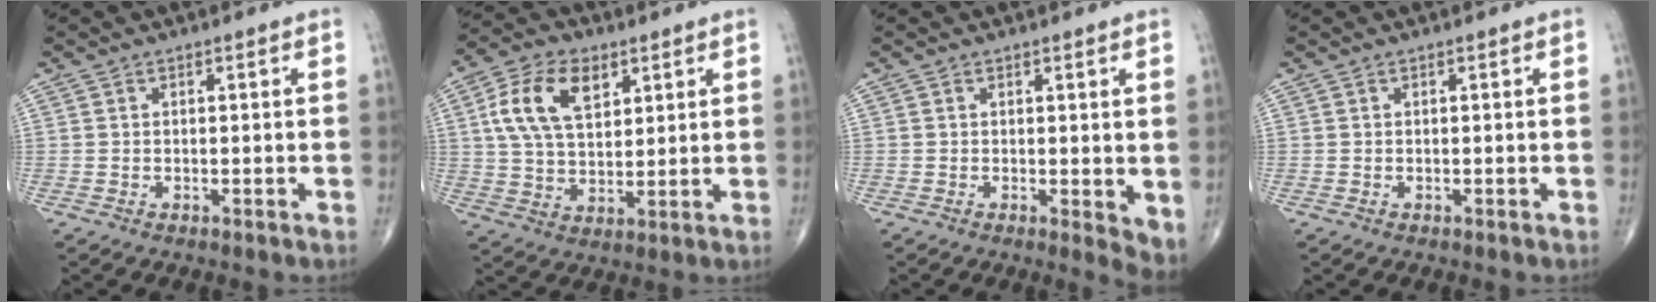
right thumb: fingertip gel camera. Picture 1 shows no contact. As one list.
[{"total": 13.0, "force": [4.6, 7.7, 9.3], "torque": [-0.161, -0.005, 0.086]}, {"total": 3.9, "force": [0.3, 1.4, 3.6], "torque": [-0.045, -0.012, 0.004]}, {"total": 0.0}]